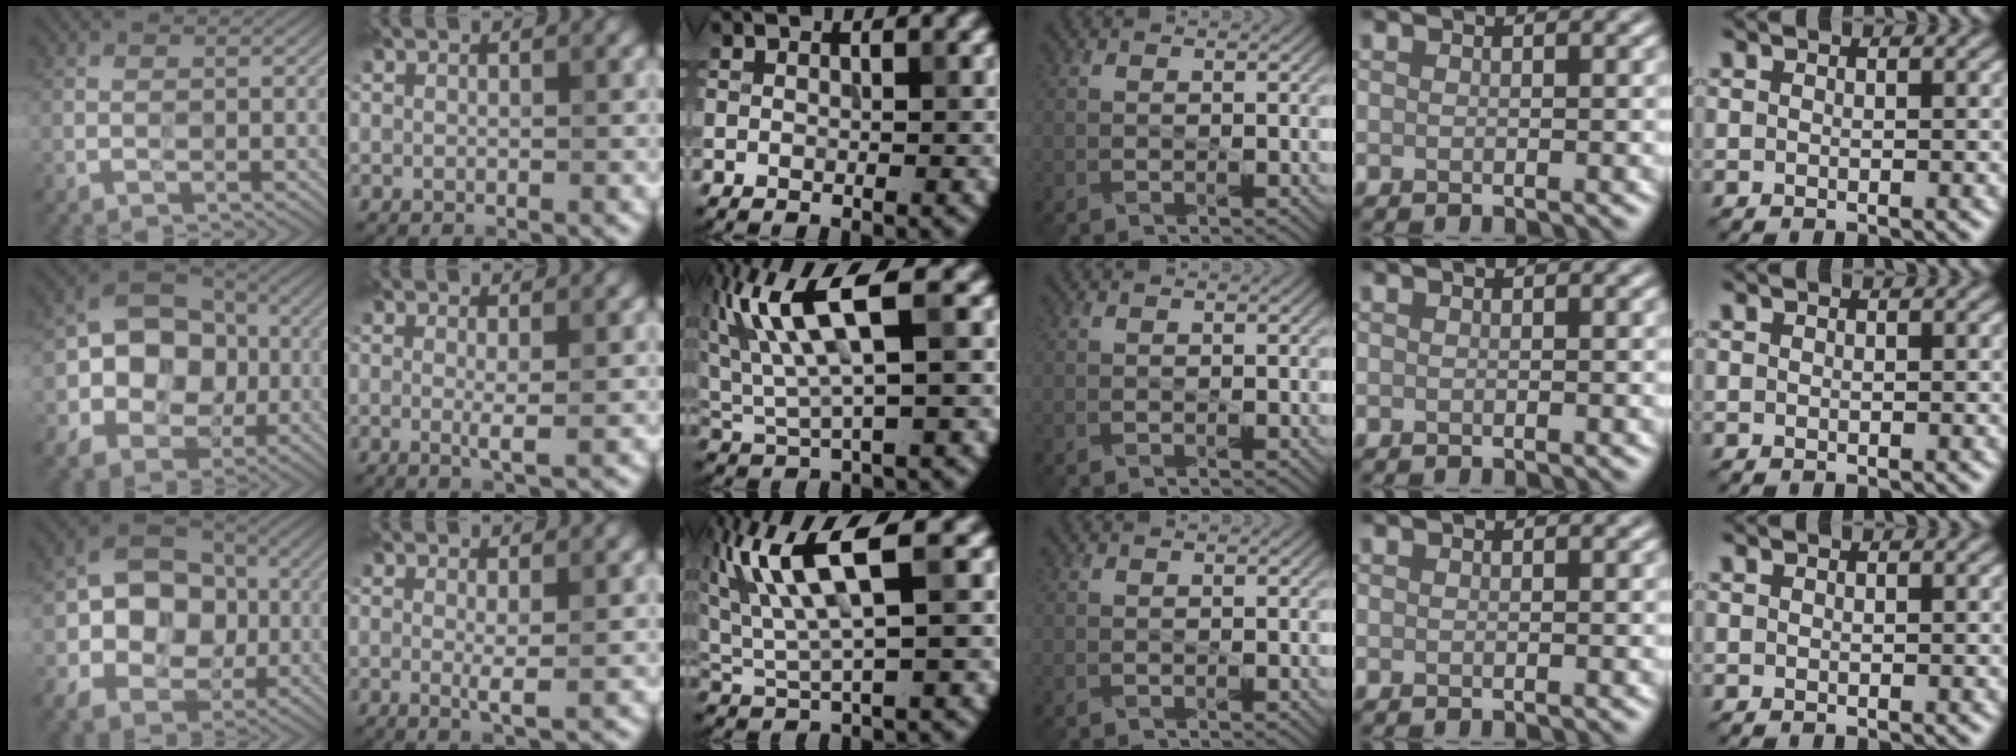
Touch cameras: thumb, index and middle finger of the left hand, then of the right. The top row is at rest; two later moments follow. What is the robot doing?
{"motion": "wipe", "object": "mirror"}